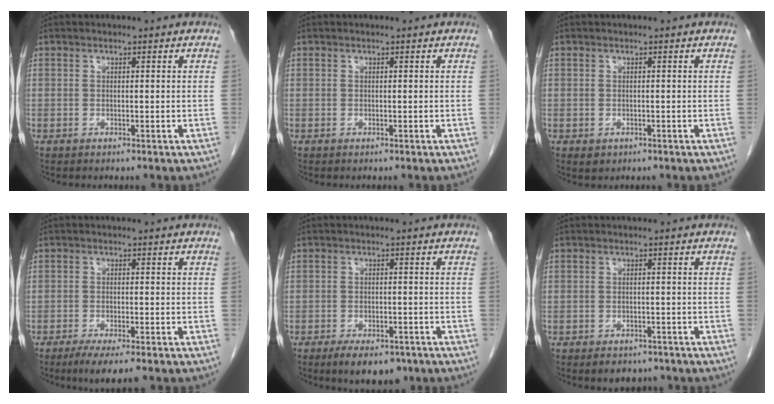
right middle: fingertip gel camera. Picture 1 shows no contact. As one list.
[{"total": 0.0}, {"total": 1.1, "force": [-0.4, 0.9, 0.4], "torque": [-0.007, 0.002, 0.002]}, {"total": 5.1, "force": [-3.6, 0.6, 3.6], "torque": [-0.056, -0.012, -0.055]}, {"total": 7.6, "force": [-5.4, 3.2, 4.2], "torque": [-0.058, -0.002, -0.080]}, {"total": 4.2, "force": [-3.3, 2.2, 1.2], "torque": [-0.011, 0.003, -0.041]}]